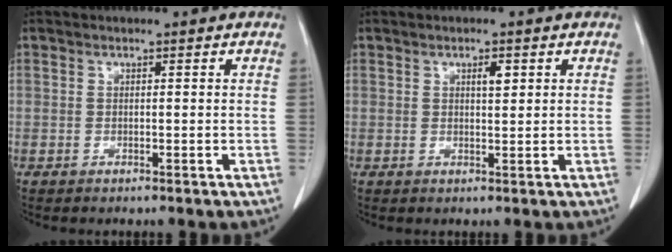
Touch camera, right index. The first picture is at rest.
{"total": 1.8, "force": [0.8, 0.5, 1.5], "torque": [-0.026, -0.002, 0.012]}